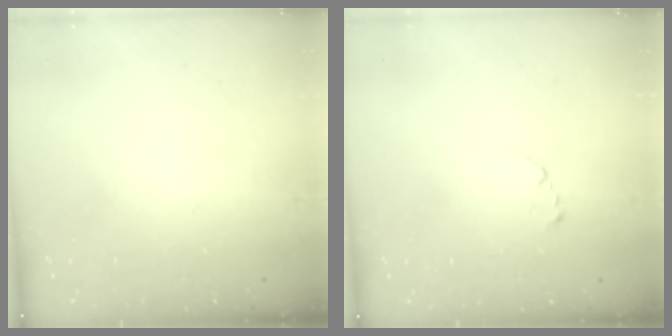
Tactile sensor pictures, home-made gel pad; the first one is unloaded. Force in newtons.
{"total": 2.3, "press": 2.3, "slide": 0.2}